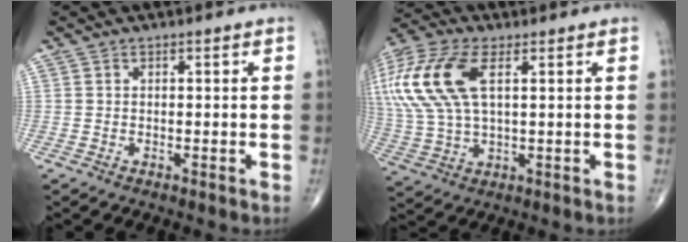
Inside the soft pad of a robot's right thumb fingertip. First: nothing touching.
{"total": 20.3, "force": [6.0, 10.3, 16.4], "torque": [-0.404, 0.012, 0.114]}